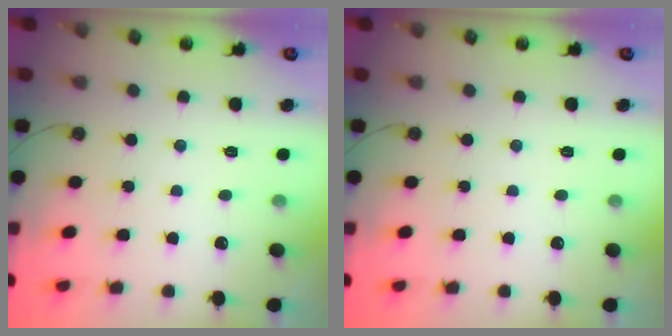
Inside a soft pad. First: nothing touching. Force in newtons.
{"total": 0.0}